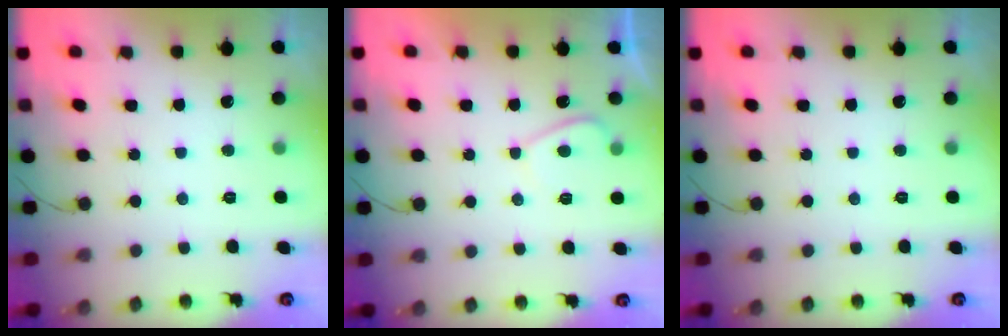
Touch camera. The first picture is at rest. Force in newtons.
{"total": 2.5, "press": 2.3, "slide": 0.8}
{"total": 0.0}